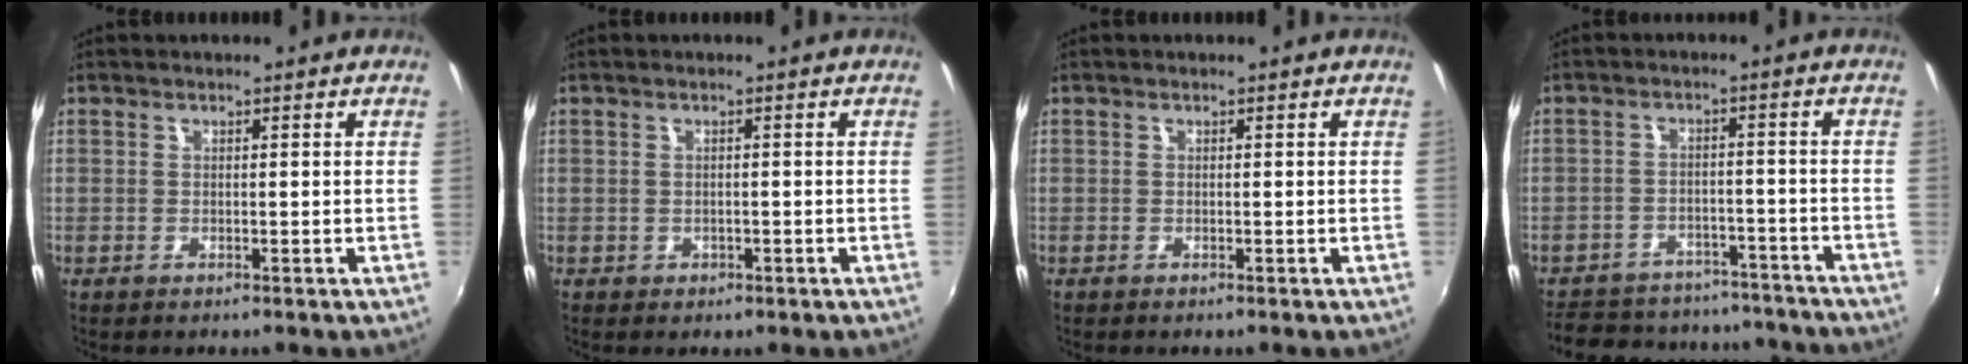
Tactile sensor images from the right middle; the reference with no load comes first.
{"total": 1.3, "force": [-0.5, 1.1, 0.4], "torque": [-0.007, -0.001, -0.003]}
{"total": 0.0}
{"total": 20.6, "force": [-17.5, 8.4, 6.9], "torque": [-0.157, 0.035, -0.218]}